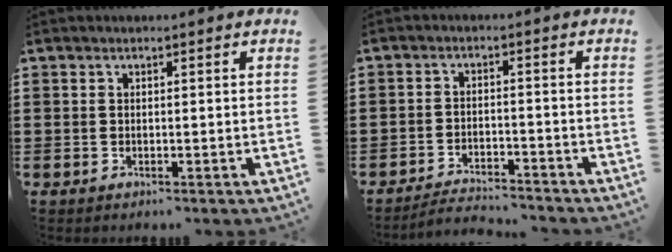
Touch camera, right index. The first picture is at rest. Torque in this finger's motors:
{"motor_torque": [-1.69, 0.40, -1.05, -0.21]}